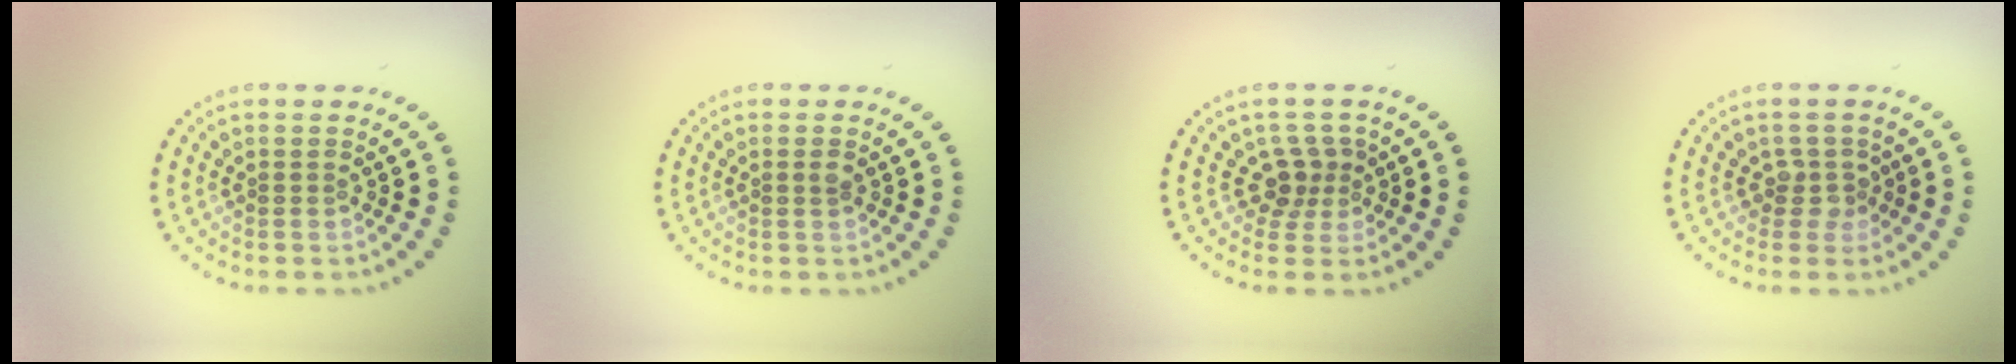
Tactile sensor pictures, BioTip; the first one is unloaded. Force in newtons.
{"total": 0.6, "press": 0.4, "slide": 0.4}
{"total": 2.3, "press": 1.7, "slide": 1.5}
{"total": 1.7, "press": 1.2, "slide": 1.2}